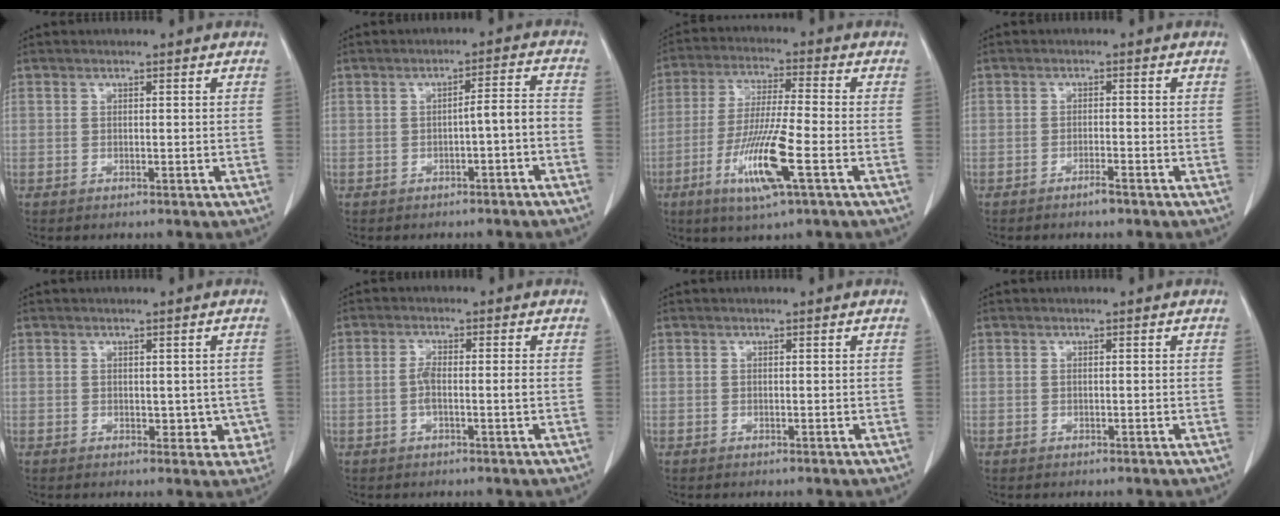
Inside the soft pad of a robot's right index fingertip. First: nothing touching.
{"total": 3.9, "force": [-1.8, 0.3, 3.4], "torque": [-0.043, 0.016, -0.026]}
{"total": 11.9, "force": [-4.6, 0.3, 11.0], "torque": [-0.218, -0.020, -0.086]}
{"total": 1.4, "force": [-1.2, 0.0, 0.8], "torque": [-0.018, 0.000, -0.019]}
{"total": 3.5, "force": [-0.3, 2.5, 2.4], "torque": [-0.010, 0.003, 0.003]}
{"total": 2.9, "force": [-0.5, 0.3, 2.8], "torque": [-0.054, 0.008, -0.008]}
{"total": 0.0}
{"total": 0.0}